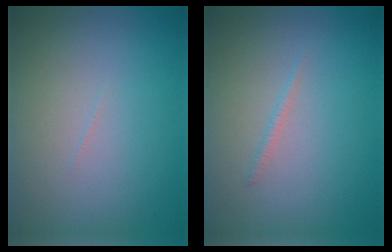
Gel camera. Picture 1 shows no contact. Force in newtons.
{"total": 0.5, "press": 0.5, "slide": 0.1}